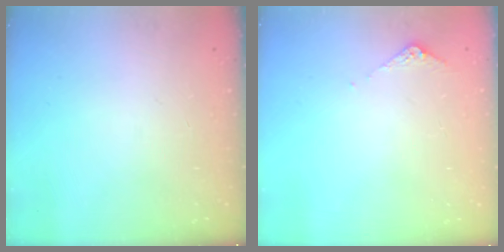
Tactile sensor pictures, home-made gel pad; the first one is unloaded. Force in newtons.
{"total": 4.8, "press": 4.8, "slide": 0.6}